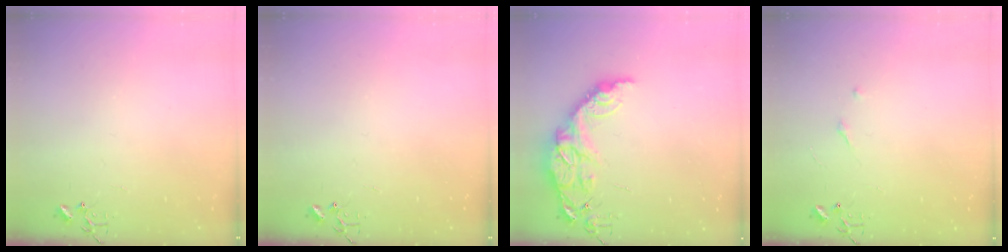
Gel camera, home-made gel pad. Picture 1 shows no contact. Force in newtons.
{"total": 0.0}
{"total": 14.8, "press": 14.7, "slide": 1.0}
{"total": 2.7, "press": 2.7, "slide": 0.4}